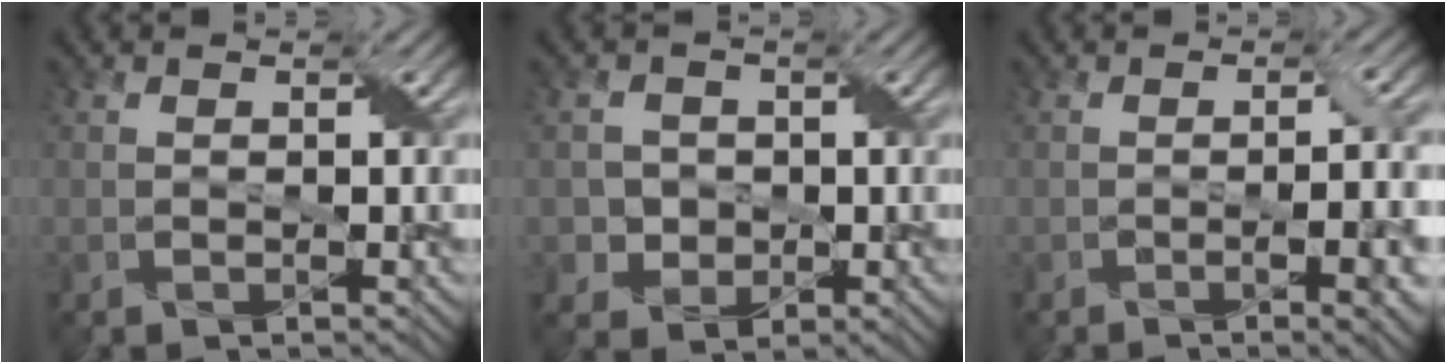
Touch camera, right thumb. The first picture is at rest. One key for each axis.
{"total": 3.5, "fx": -0.2, "fy": 3.4, "fz": 0.7, "tx": -0.024, "ty": -0.003, "tz": -0.009}
{"total": 6.8, "fx": -1.9, "fy": 1.5, "fz": 6.3, "tx": -0.089, "ty": -0.007, "tz": -0.021}